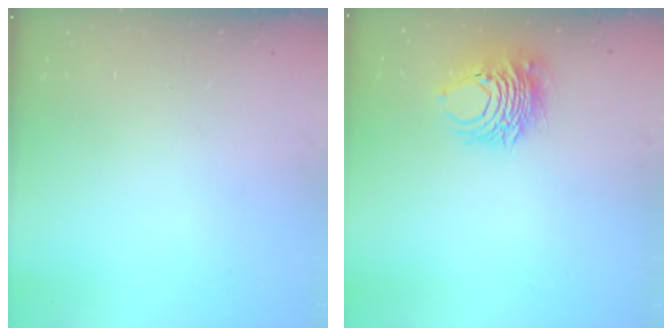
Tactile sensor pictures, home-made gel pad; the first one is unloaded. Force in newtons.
{"total": 8.4, "press": 8.4, "slide": 0.4}